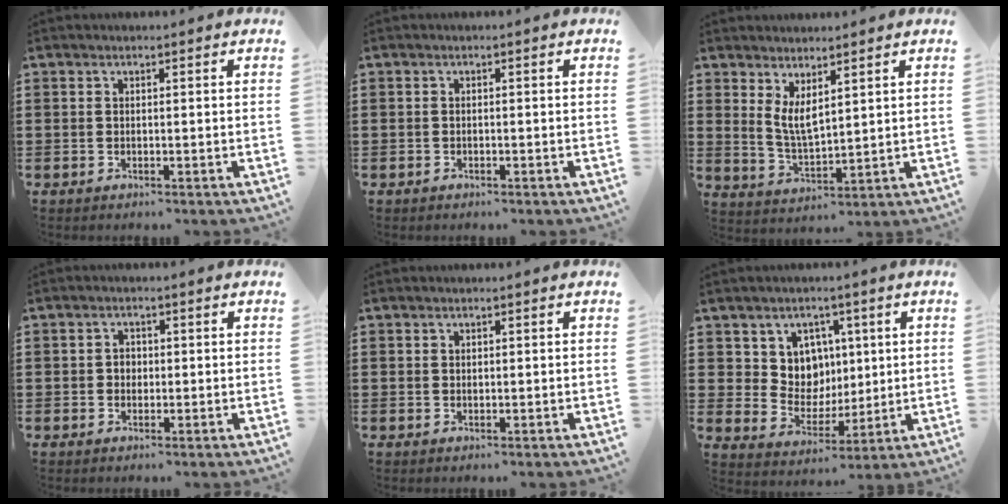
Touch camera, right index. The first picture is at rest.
{"total": 0.5, "force": [-0.4, 0.3, 0.1], "torque": [-0.004, 0.001, -0.010]}
{"total": 4.5, "force": [2.4, 1.7, 3.4], "torque": [-0.074, -0.001, 0.045]}
{"total": 1.6, "force": [-0.1, 1.4, 0.8], "torque": [-0.019, 0.007, -0.004]}
{"total": 0.6, "force": [0.3, 0.5, 0.1], "torque": [-0.004, 0.003, 0.005]}
{"total": 7.5, "force": [2.9, 6.8, 1.7], "torque": [-0.065, -0.006, 0.056]}